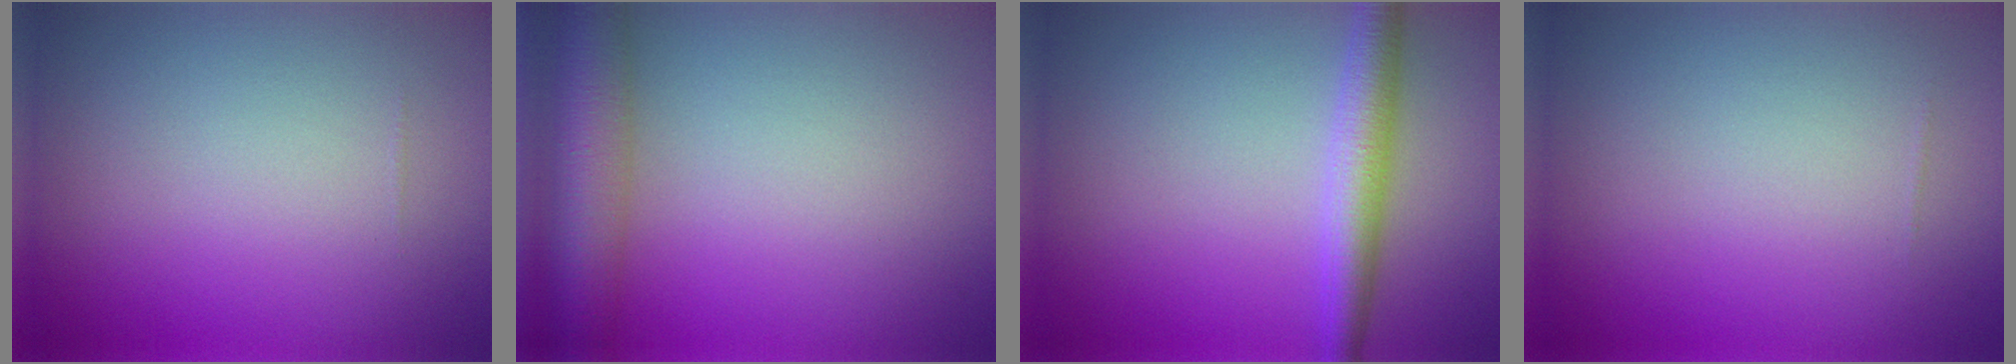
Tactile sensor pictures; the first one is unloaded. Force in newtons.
{"total": 6.7, "press": 6.7, "slide": 0.4}
{"total": 3.5, "press": 3.5, "slide": 0.1}
{"total": 0.0}